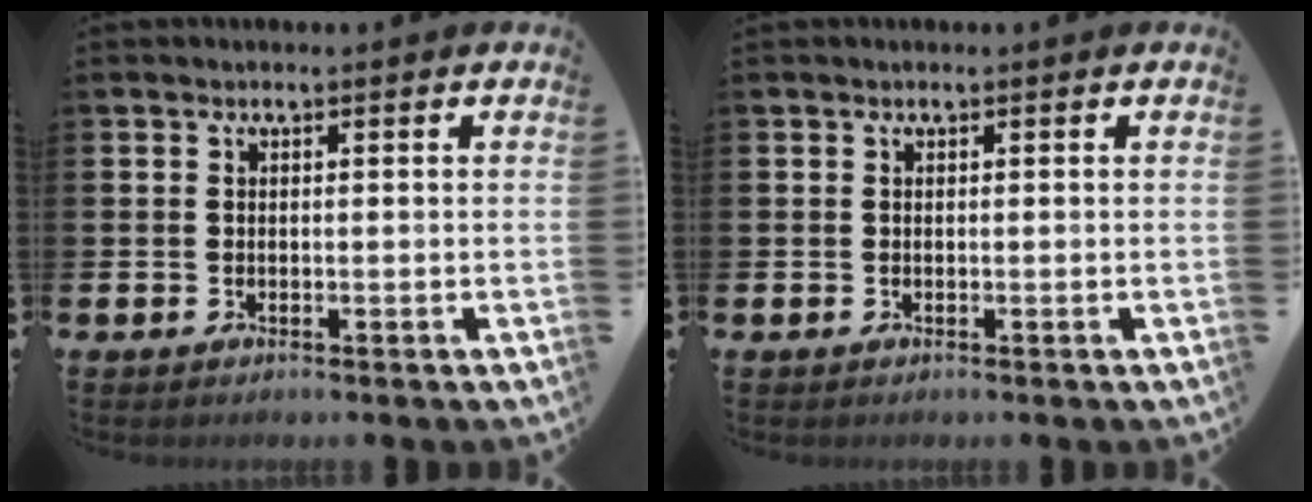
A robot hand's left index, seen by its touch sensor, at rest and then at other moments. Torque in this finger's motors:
{"motor_torque": [0.02, 0.00, -0.07, 0.01]}